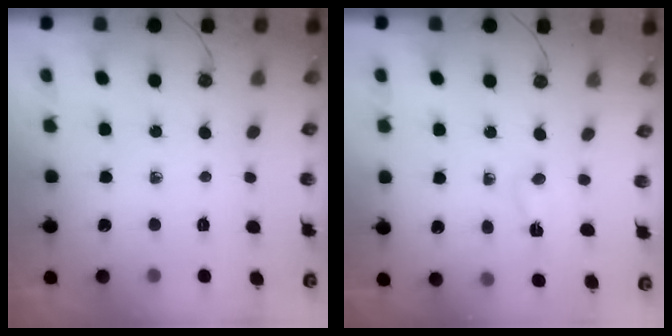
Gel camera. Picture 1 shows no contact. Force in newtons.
{"total": 2.4, "press": 2.3, "slide": 0.7}